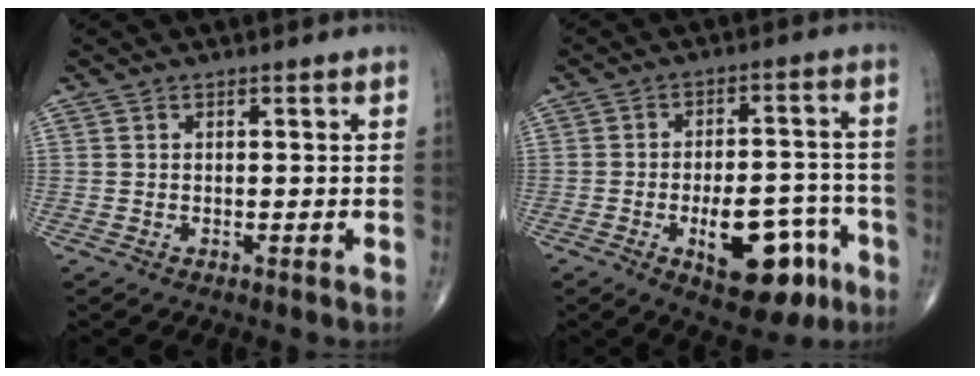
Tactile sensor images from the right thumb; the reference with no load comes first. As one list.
[{"total": 14.5, "force": [-6.4, 6.9, 11.1], "torque": [-0.128, 0.038, -0.083]}]